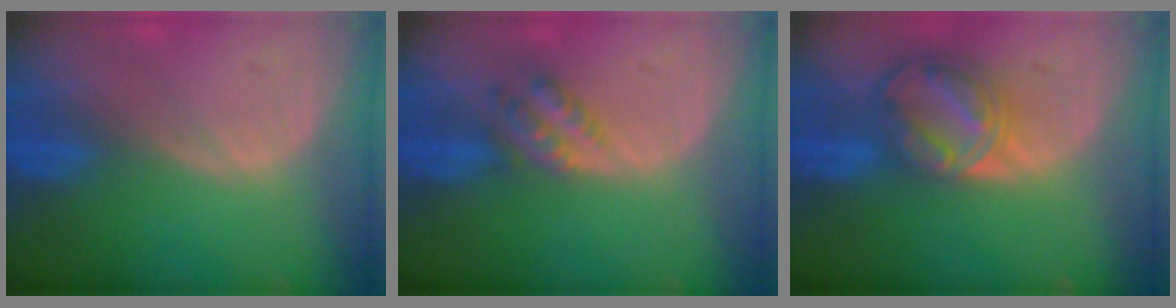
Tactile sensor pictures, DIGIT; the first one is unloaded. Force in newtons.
{"total": 4.5, "press": 3.9, "slide": 2.2}
{"total": 8.5, "press": 7.2, "slide": 4.5}